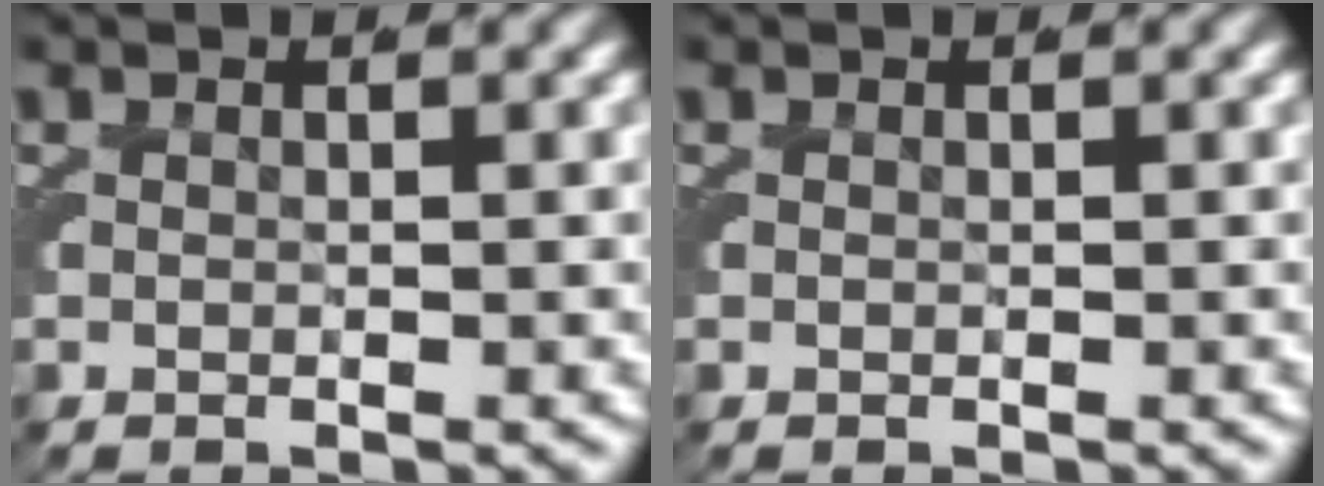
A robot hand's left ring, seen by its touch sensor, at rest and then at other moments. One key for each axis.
{"total": 0.0}